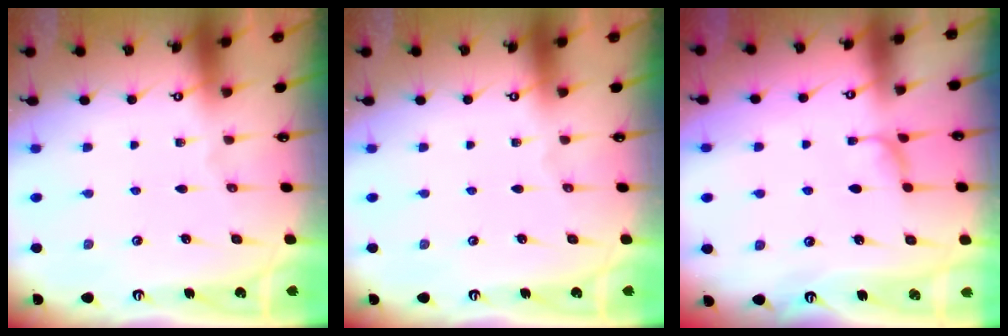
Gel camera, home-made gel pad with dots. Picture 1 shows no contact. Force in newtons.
{"total": 0.0}
{"total": 1.6, "press": 1.5, "slide": 0.6}